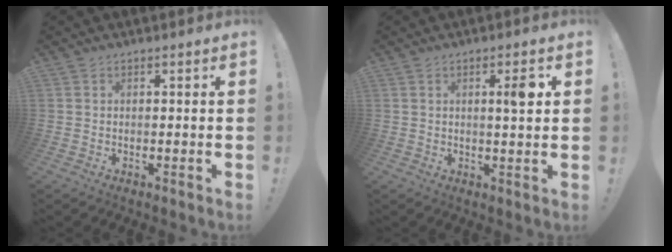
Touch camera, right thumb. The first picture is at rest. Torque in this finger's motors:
{"motor_torque": [-0.22, 0.22, 0.65, 0.29, 0.00]}